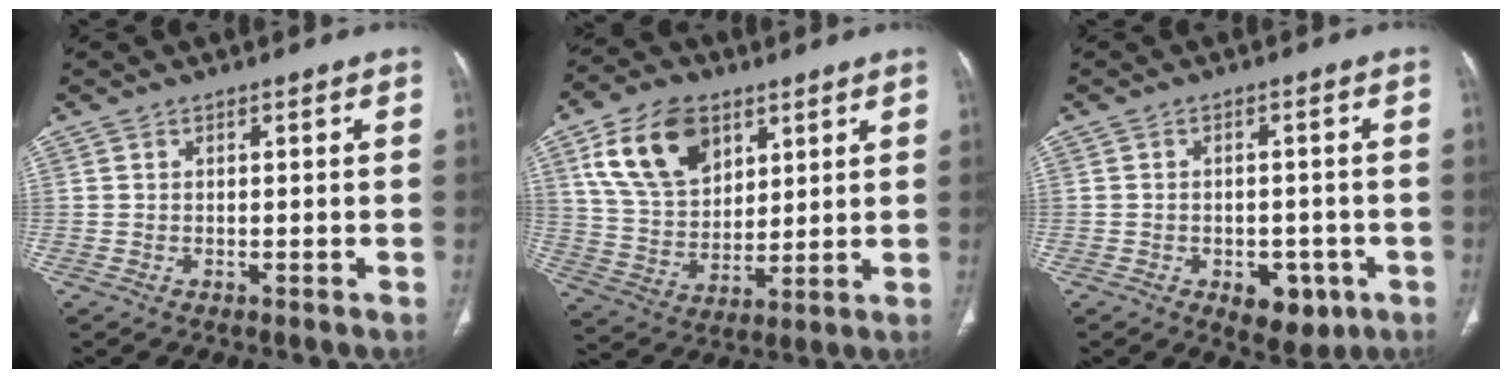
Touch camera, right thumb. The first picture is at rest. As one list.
[{"total": 16.1, "force": [7.6, 10.4, 9.6], "torque": [-0.148, -0.023, 0.150]}, {"total": 7.1, "force": [-3.0, 4.3, 4.9], "torque": [-0.038, 0.009, -0.026]}]